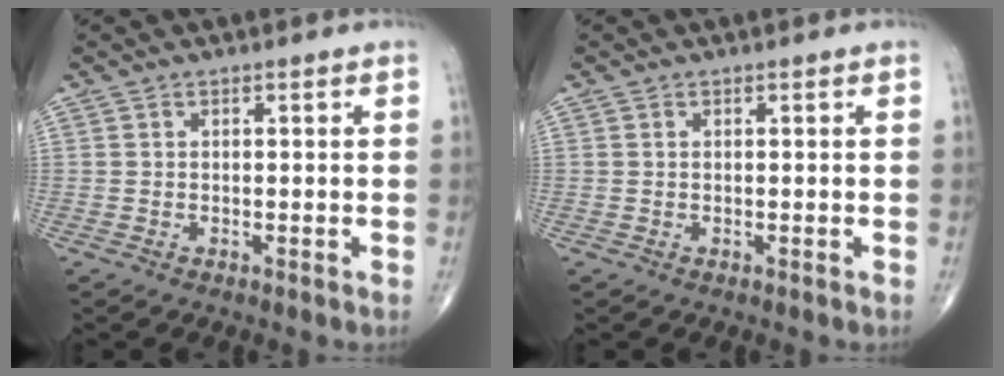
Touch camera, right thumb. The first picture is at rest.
{"total": 0.0}